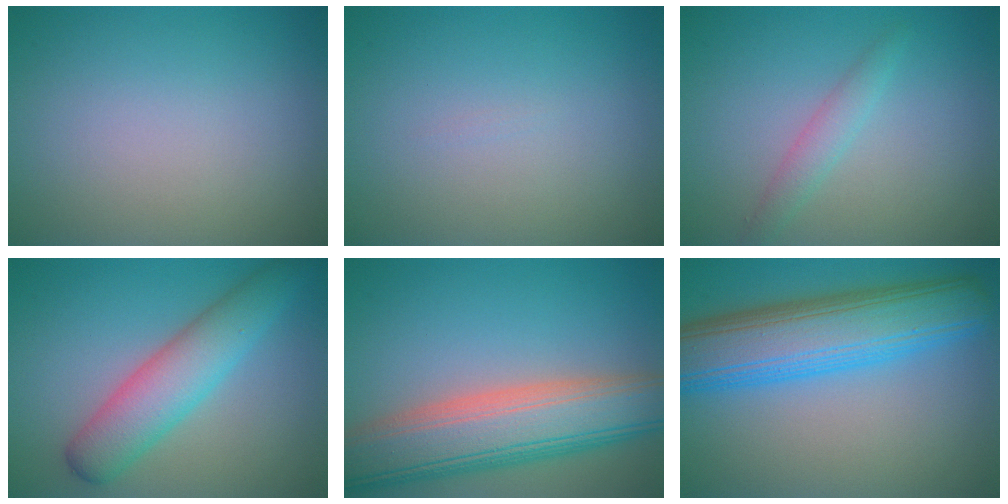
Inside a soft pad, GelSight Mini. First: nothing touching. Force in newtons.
{"total": 0.0}
{"total": 1.7, "press": 1.7, "slide": 0.1}
{"total": 5.6, "press": 5.6, "slide": 0.2}
{"total": 10.0, "press": 9.9, "slide": 0.9}
{"total": 9.8, "press": 9.8, "slide": 0.3}